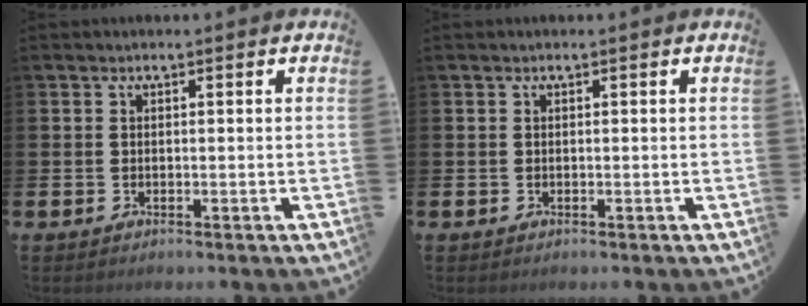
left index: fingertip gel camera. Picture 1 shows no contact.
{"total": 0.0}